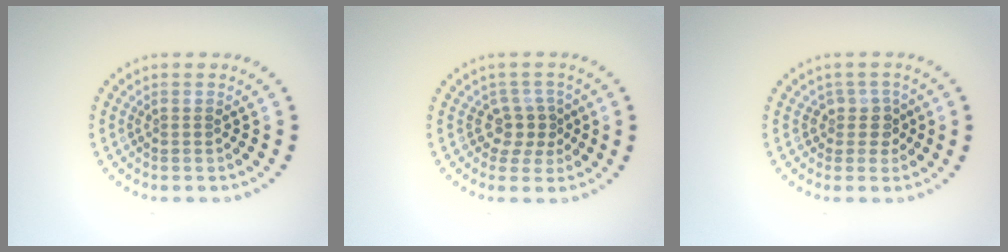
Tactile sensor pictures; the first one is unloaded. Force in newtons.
{"total": 2.5, "press": 1.8, "slide": 1.8}
{"total": 1.8, "press": 1.4, "slide": 1.2}